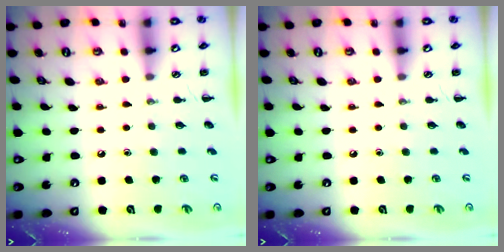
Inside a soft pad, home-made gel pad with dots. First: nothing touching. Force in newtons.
{"total": 0.0}